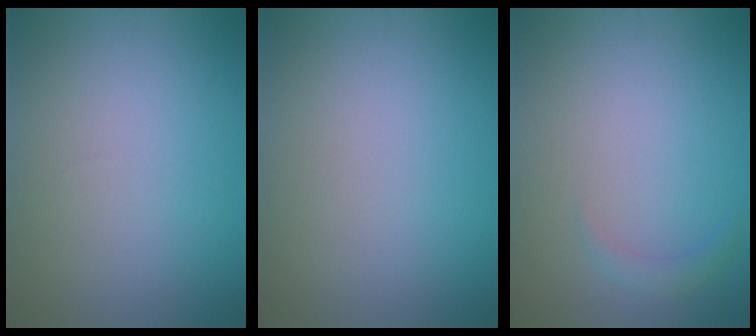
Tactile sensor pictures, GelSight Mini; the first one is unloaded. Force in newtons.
{"total": 0.0}
{"total": 1.0, "press": 1.0, "slide": 0.1}